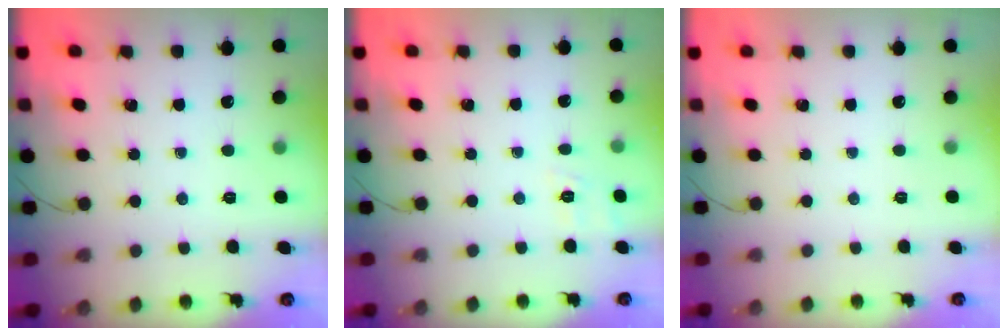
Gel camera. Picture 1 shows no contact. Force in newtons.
{"total": 3.3, "press": 2.6, "slide": 2.0}
{"total": 2.5, "press": 2.4, "slide": 0.5}